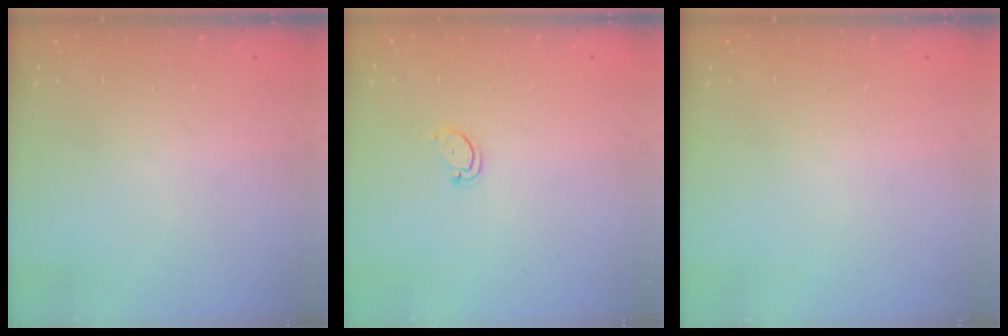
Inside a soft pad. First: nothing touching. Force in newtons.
{"total": 2.3, "press": 2.3, "slide": 0.4}
{"total": 0.0}